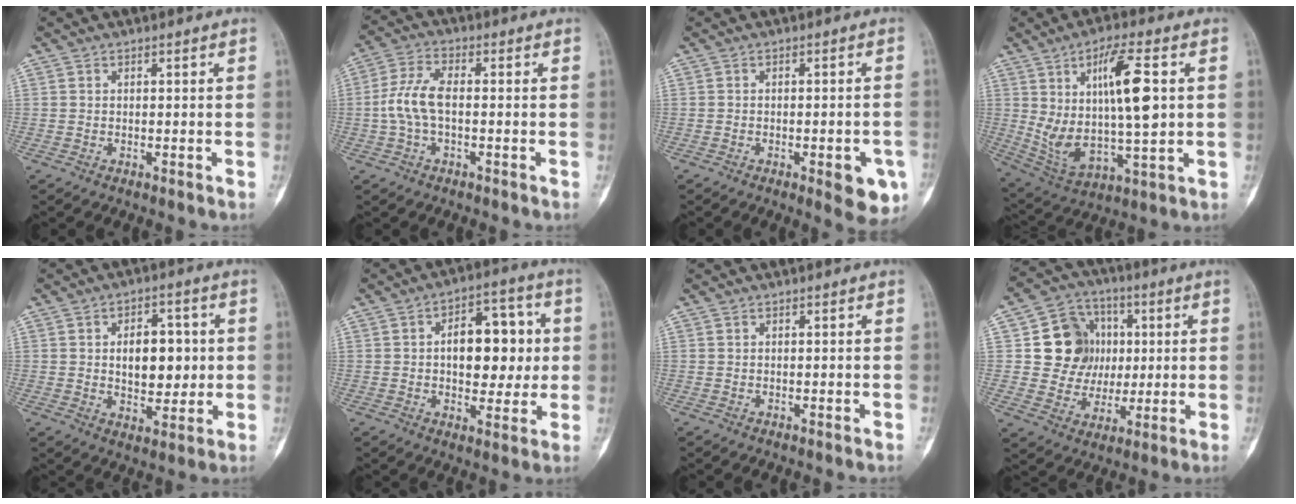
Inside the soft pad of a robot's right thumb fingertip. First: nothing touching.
{"total": 7.3, "force": [-0.7, 3.5, 6.4], "torque": [-0.150, 0.021, -0.018]}
{"total": 7.3, "force": [-2.9, 2.5, 6.2], "torque": [-0.059, 0.003, -0.028]}
{"total": 16.8, "force": [3.7, 5.2, 15.5], "torque": [-0.283, -0.013, 0.076]}
{"total": 10.0, "force": [0.9, 6.2, 7.8], "torque": [-0.074, -0.001, 0.020]}
{"total": 13.6, "force": [1.1, 8.0, 10.9], "torque": [-0.107, 0.016, 0.013]}
{"total": 0.0}
{"total": 13.6, "force": [2.3, 12.2, 5.6], "torque": [-0.038, 0.005, 0.044]}